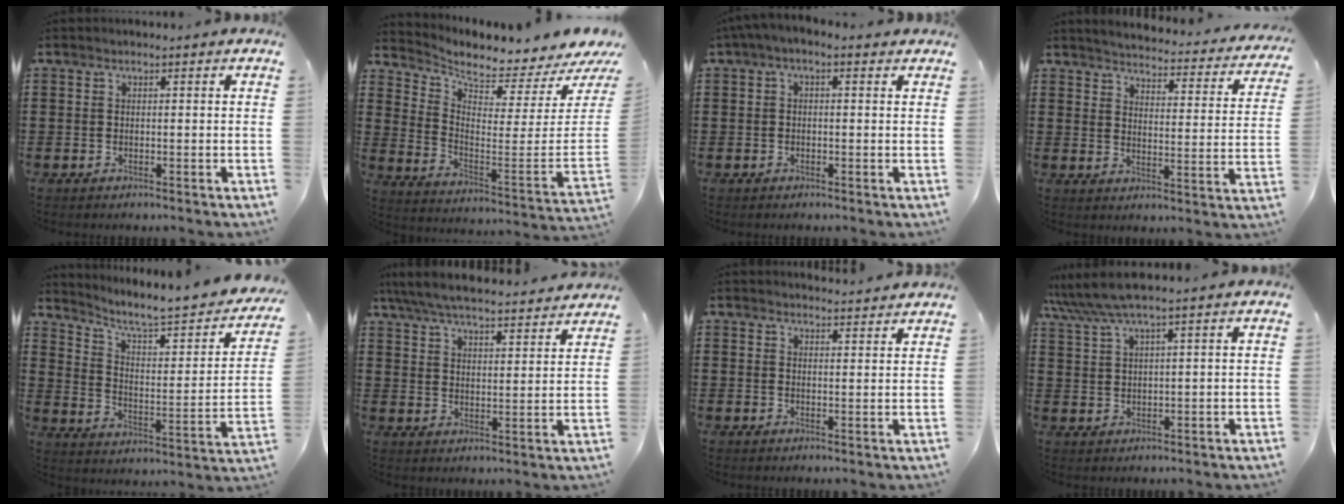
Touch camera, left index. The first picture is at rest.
{"total": 3.8, "force": [3.4, 0.2, 1.5], "torque": [-0.046, -0.060, 0.054]}
{"total": 1.5, "force": [-0.6, 0.5, 1.2], "torque": [-0.023, 0.001, -0.013]}
{"total": 3.3, "force": [3.2, -0.5, 0.6], "torque": [-0.033, -0.035, 0.048]}
{"total": 5.7, "force": [4.8, 0.4, 3.1], "torque": [-0.079, -0.048, 0.072]}
{"total": 6.4, "force": [6.1, 0.2, 2.0], "torque": [-0.064, -0.032, 0.108]}
{"total": 2.2, "force": [2.2, -0.3, 0.0], "torque": [-0.007, -0.008, 0.044]}
{"total": 4.6, "force": [3.2, 0.2, 3.3], "torque": [-0.080, -0.006, 0.053]}